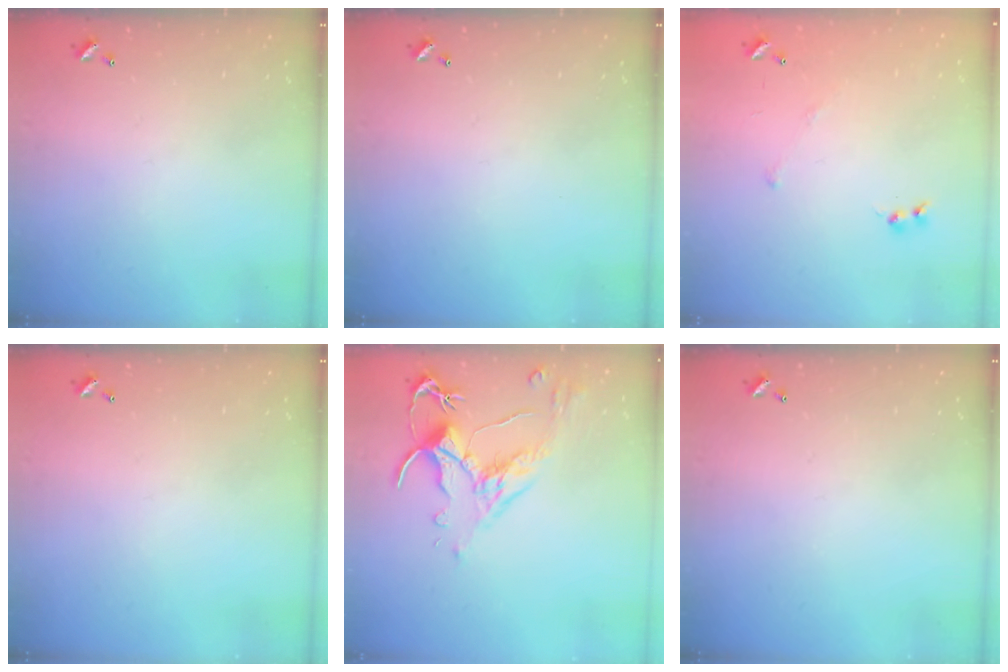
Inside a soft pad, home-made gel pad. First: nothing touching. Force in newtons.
{"total": 0.0}
{"total": 5.0, "press": 4.9, "slide": 0.9}
{"total": 0.0}
{"total": 2.5, "press": 2.1, "slide": 1.4}
{"total": 0.0}